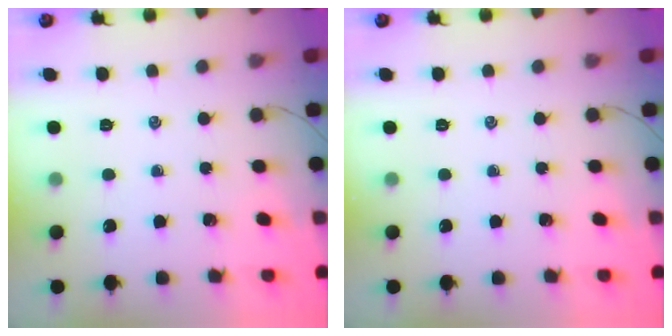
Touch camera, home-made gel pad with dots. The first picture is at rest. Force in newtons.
{"total": 0.0}